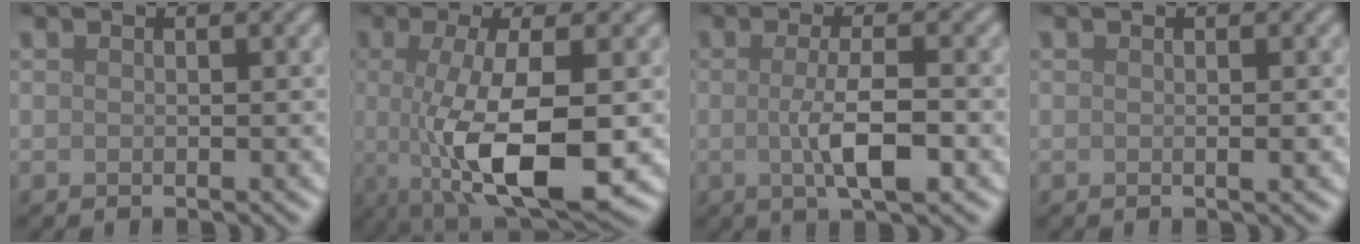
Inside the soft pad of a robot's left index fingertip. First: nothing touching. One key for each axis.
{"total": 9.7, "fx": -1.3, "fy": 2.8, "fz": 9.2, "tx": -0.163, "ty": -0.019, "tz": -0.018}
{"total": 4.5, "fx": -0.5, "fy": 1.0, "fz": 4.4, "tx": -0.078, "ty": -0.005, "tz": -0.010}
{"total": 0.6, "fx": 0.0, "fy": 0.0, "fz": 0.6, "tx": -0.011, "ty": 0.000, "tz": 0.000}